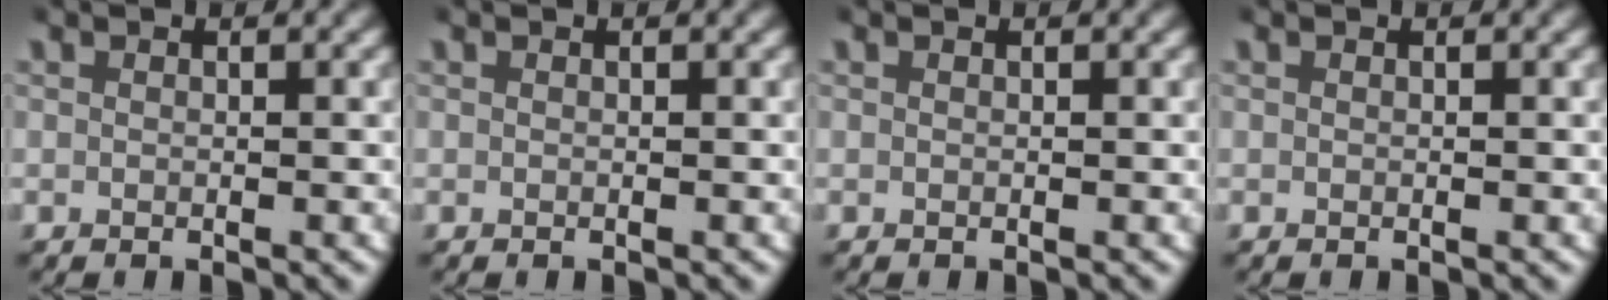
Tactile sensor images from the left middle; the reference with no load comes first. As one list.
[{"total": 0.0}, {"total": 0.0}, {"total": 0.0}]